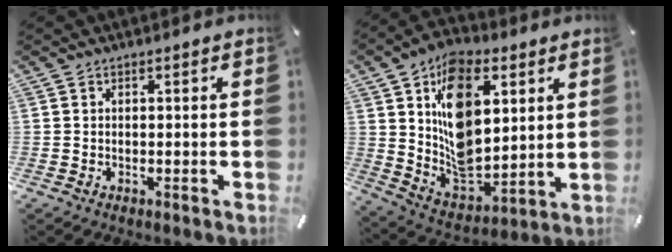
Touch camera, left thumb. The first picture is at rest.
{"total": 16.8, "force": [6.0, 11.4, 10.9], "torque": [-0.195, -0.030, 0.111]}